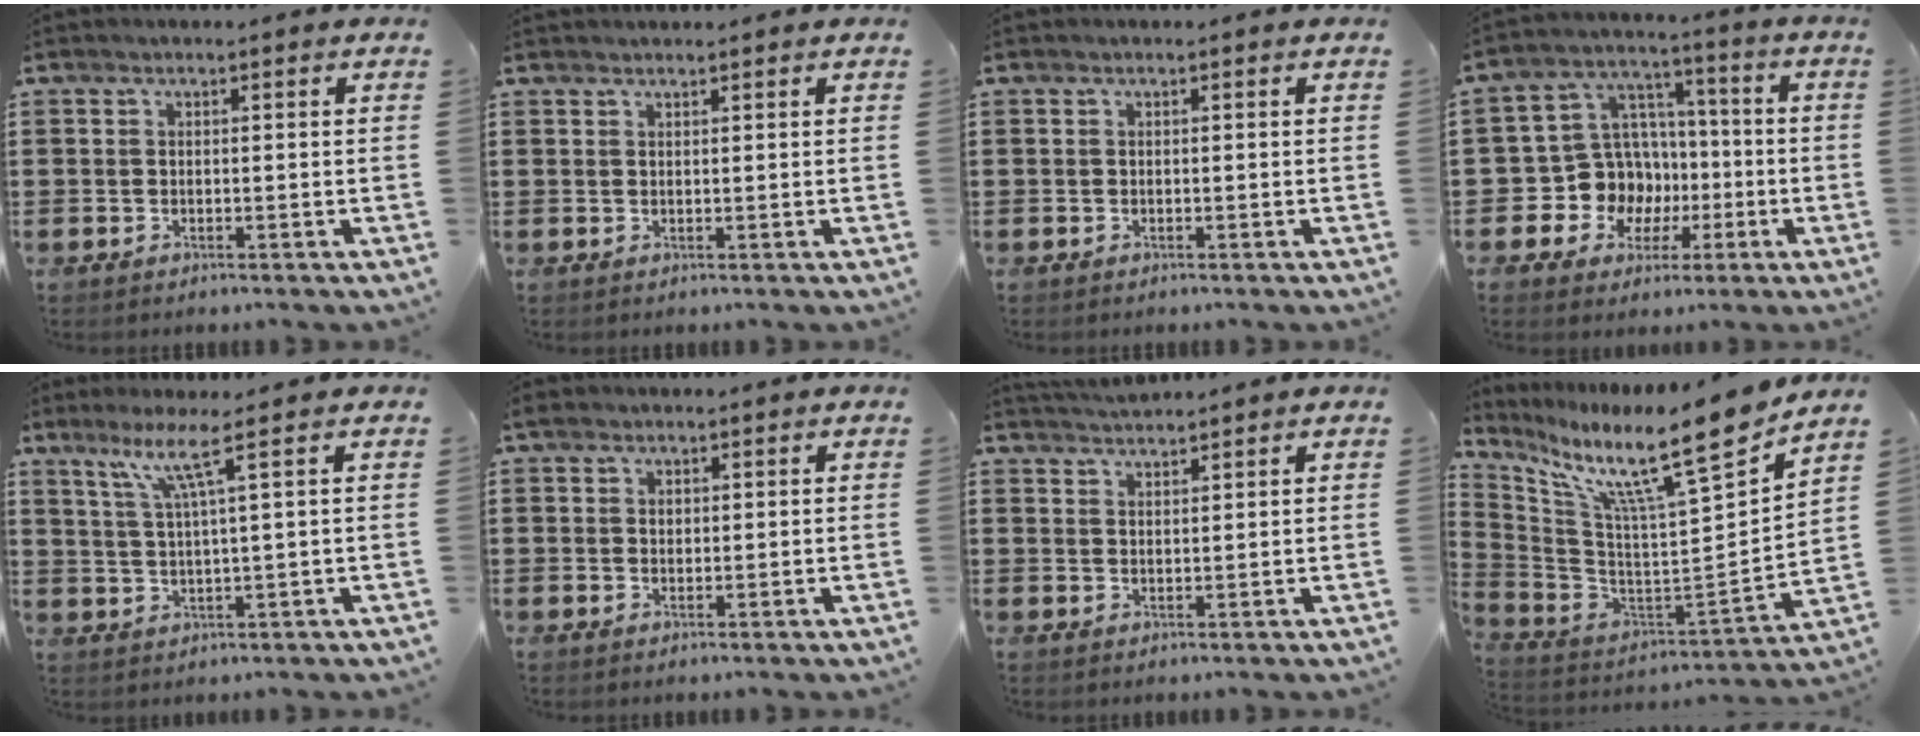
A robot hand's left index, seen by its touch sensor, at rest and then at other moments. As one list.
[{"total": 0.9, "force": [0.9, 0.0, 0.1], "torque": [-0.004, -0.001, 0.019]}, {"total": 0.0}, {"total": 10.3, "force": [-1.3, 9.8, 2.8], "torque": [-0.109, 0.005, -0.014]}, {"total": 6.4, "force": [3.1, -0.5, 5.5], "torque": [-0.116, -0.001, 0.052]}, {"total": 1.5, "force": [0.9, 1.1, 0.5], "torque": [-0.004, 0.004, 0.014]}, {"total": 2.3, "force": [2.3, -0.2, 0.0], "torque": [-0.006, -0.003, 0.044]}, {"total": 12.7, "force": [9.6, 0.2, 8.3], "torque": [-0.169, -0.083, 0.145]}]